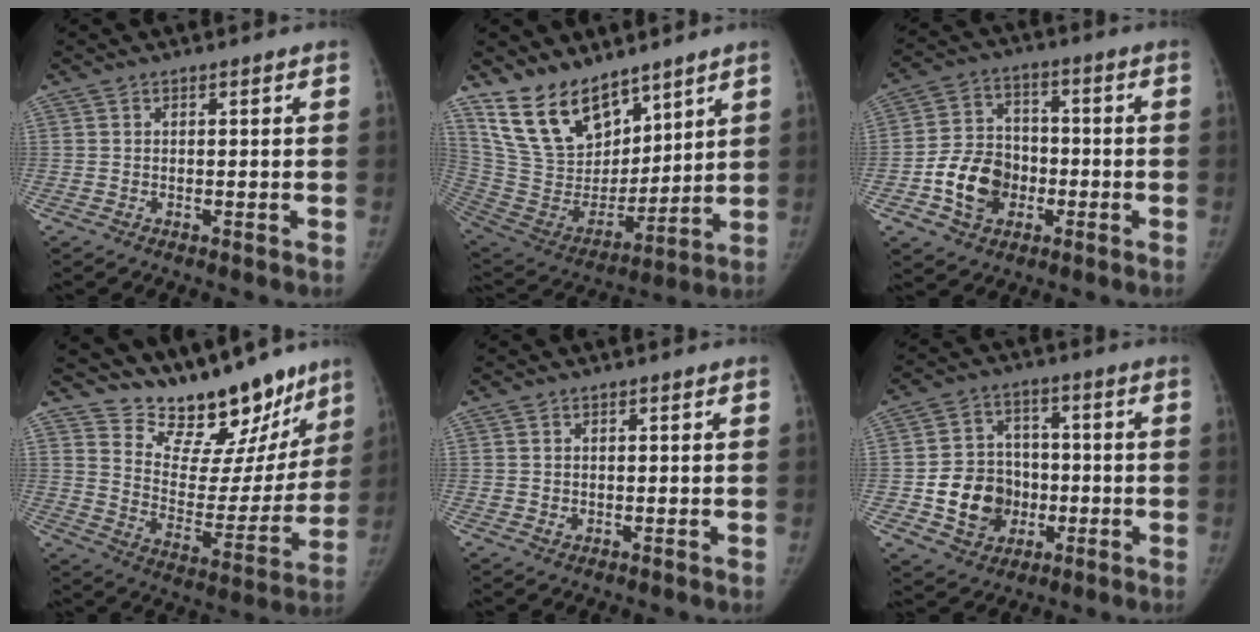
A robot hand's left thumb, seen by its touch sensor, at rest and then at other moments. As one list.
[{"total": 18.3, "force": [13.1, 9.5, 8.4], "torque": [-0.111, -0.069, 0.263]}, {"total": 11.8, "force": [-3.5, 9.4, 6.3], "torque": [-0.080, 0.024, -0.064]}, {"total": 22.3, "force": [18.0, 9.2, 9.5], "torque": [-0.094, -0.114, 0.268]}, {"total": 1.0, "force": [0.1, 0.9, 0.3], "torque": [-0.006, -0.001, 0.006]}, {"total": 12.8, "force": [-2.7, 10.9, 6.2], "torque": [-0.057, 0.019, -0.041]}]